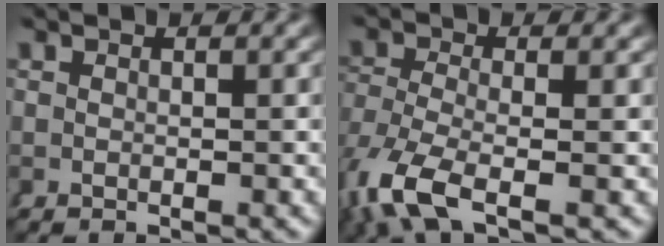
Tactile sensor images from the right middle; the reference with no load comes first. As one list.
[{"total": 5.2, "force": [-2.4, 2.2, 4.1], "torque": [-0.109, -0.046, -0.016]}]